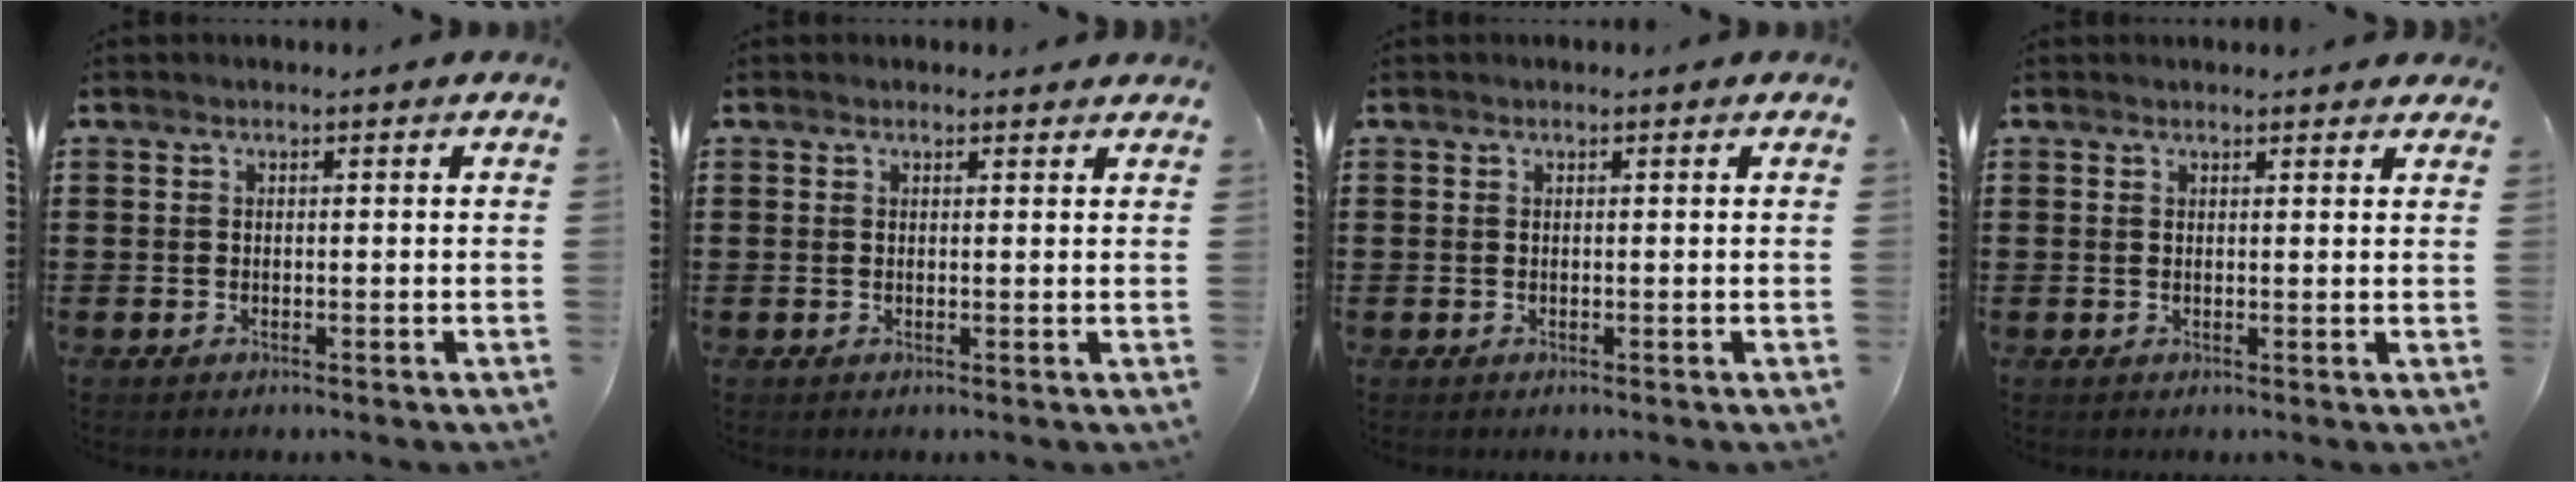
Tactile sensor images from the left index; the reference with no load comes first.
{"total": 0.9, "force": [0.8, 0.3, 0.2], "torque": [-0.006, 0.003, 0.016]}
{"total": 0.0}
{"total": 1.2, "force": [1.2, 0.2, 0.4], "torque": [-0.009, 0.002, 0.023]}